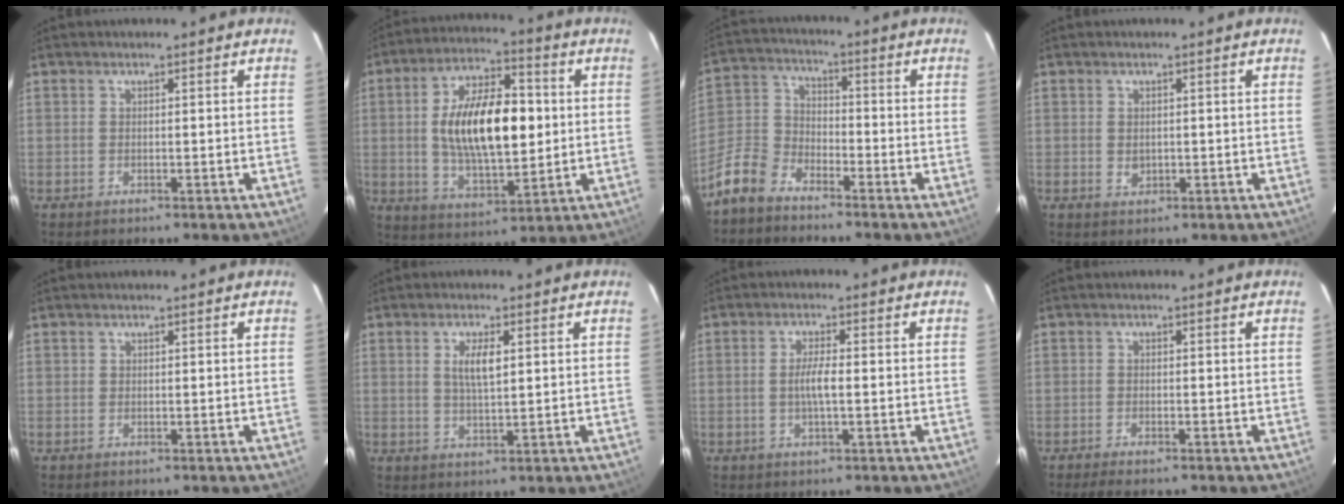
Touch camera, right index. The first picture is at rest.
{"total": 17.5, "force": [1.1, 8.0, 15.5], "torque": [-0.270, 0.015, 0.027]}
{"total": 10.2, "force": [-7.5, 5.5, 4.2], "torque": [-0.110, 0.019, -0.157]}
{"total": 1.4, "force": [0.1, 1.3, 0.7], "torque": [-0.009, 0.001, 0.003]}
{"total": 0.0}
{"total": 4.2, "force": [1.2, 1.2, 3.8], "torque": [-0.071, 0.000, 0.023]}
{"total": 3.3, "force": [-0.4, 0.3, 3.3], "torque": [-0.062, 0.001, -0.007]}
{"total": 3.1, "force": [-2.7, 0.4, 1.6], "torque": [-0.040, -0.011, -0.045]}